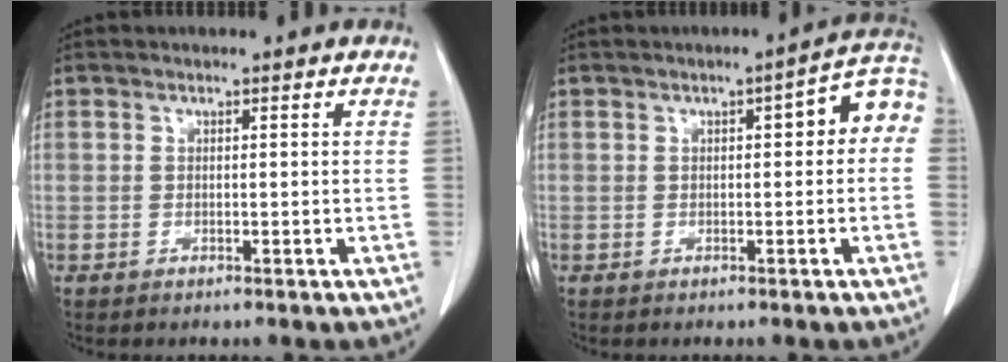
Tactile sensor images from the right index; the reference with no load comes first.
{"total": 6.1, "force": [0.8, 1.7, 5.8], "torque": [-0.066, 0.030, 0.003]}